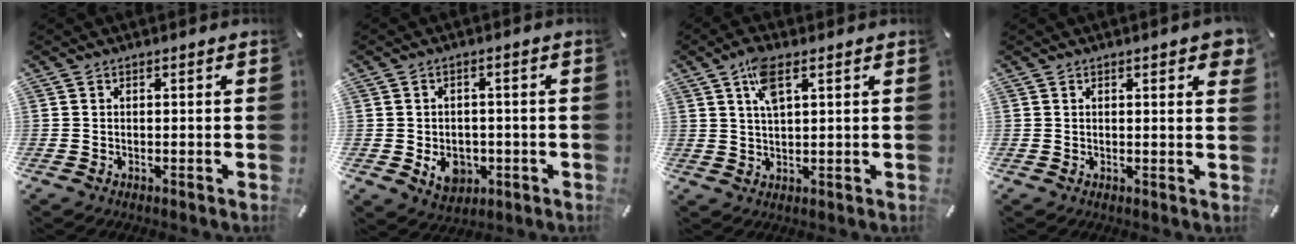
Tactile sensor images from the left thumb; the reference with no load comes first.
{"total": 6.6, "force": [-1.7, 5.4, 3.4], "torque": [-0.051, -0.001, -0.031]}
{"total": 6.1, "force": [3.0, 2.2, 4.8], "torque": [-0.104, 0.006, 0.053]}
{"total": 2.6, "force": [1.4, 0.7, 2.1], "torque": [-0.028, -0.003, 0.020]}